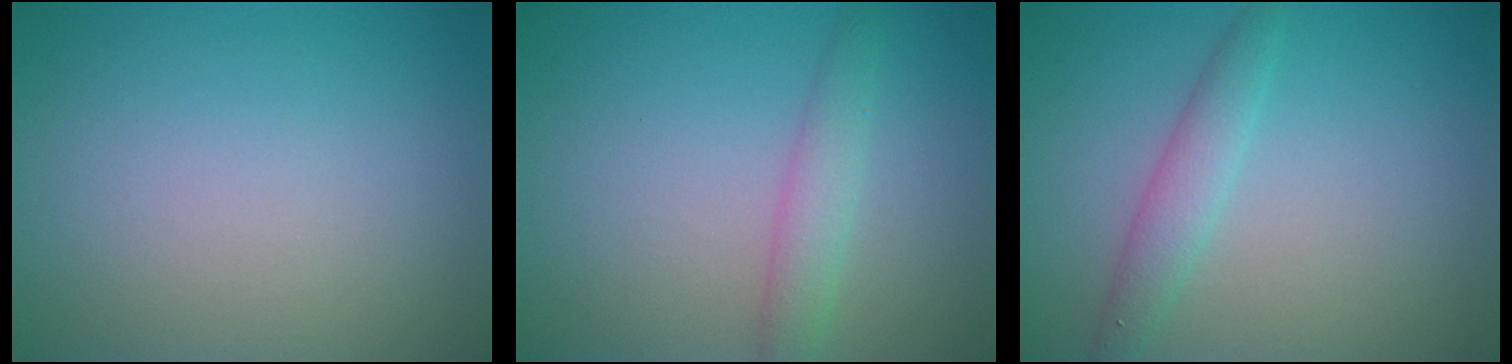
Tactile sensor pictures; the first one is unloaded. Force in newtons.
{"total": 2.2, "press": 2.2, "slide": 0.1}
{"total": 2.3, "press": 2.3, "slide": 0.0}